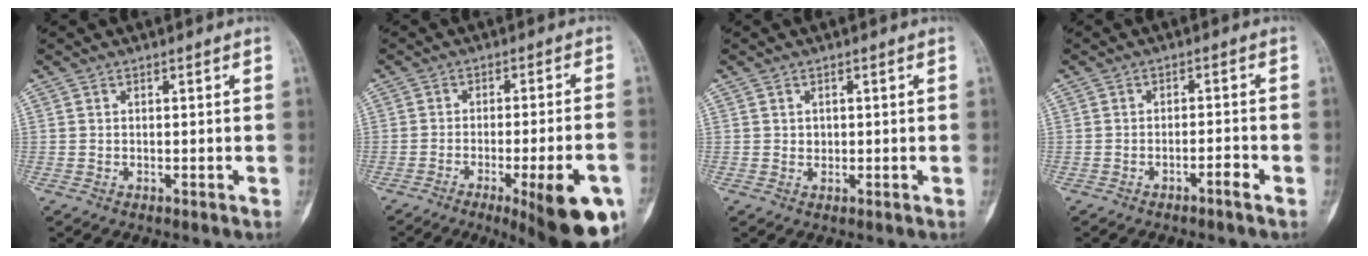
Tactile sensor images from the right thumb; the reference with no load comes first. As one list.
[{"total": 17.3, "force": [-8.0, 3.9, 14.9], "torque": [-0.146, 0.022, -0.102]}, {"total": 1.1, "force": [0.2, 1.0, 0.5], "torque": [-0.003, 0.001, 0.005]}, {"total": 2.2, "force": [-1.5, 0.3, 1.7], "torque": [-0.030, 0.019, -0.026]}]